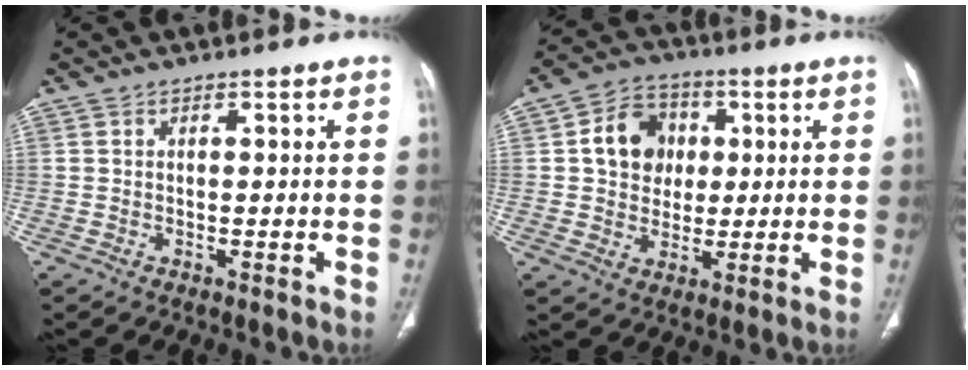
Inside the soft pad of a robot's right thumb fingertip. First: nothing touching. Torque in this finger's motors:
{"motor_torque": [0.47, 2.04, 0.55, -0.47, 0.05]}